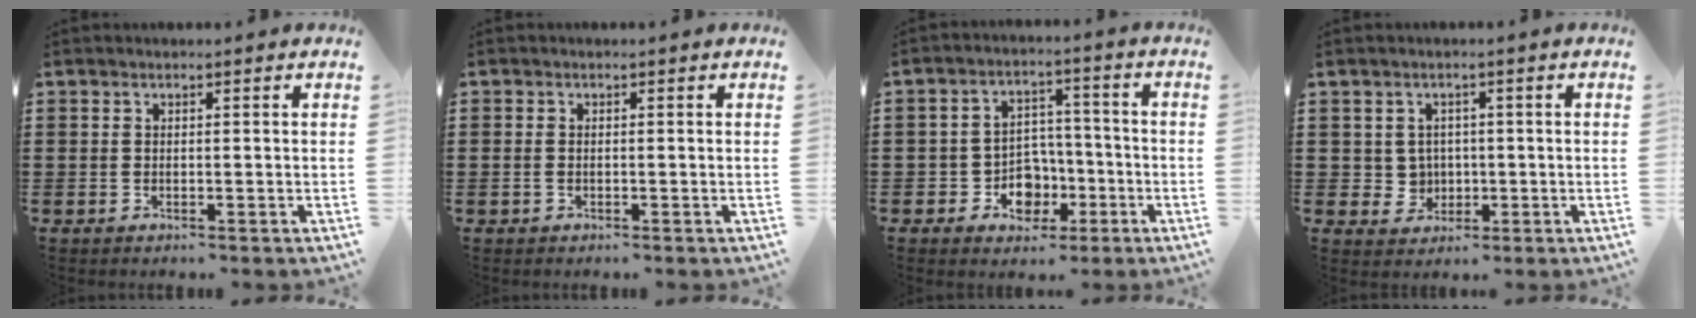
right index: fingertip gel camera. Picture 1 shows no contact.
{"total": 0.7, "force": [-0.2, 0.4, 0.6], "torque": [-0.013, 0.000, -0.005]}
{"total": 6.7, "force": [-2.5, 5.5, 3.0], "torque": [-0.041, 0.013, -0.041]}
{"total": 3.3, "force": [0.2, 3.2, 0.8], "torque": [-0.031, 0.009, 0.001]}